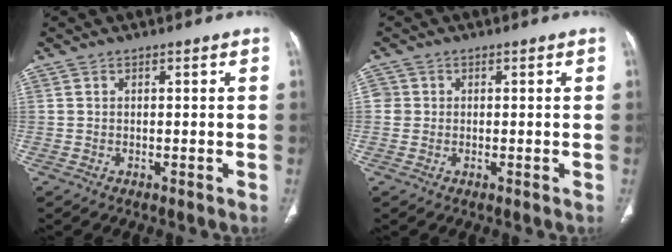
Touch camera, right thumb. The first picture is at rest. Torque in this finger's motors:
{"motor_torque": [0.17, 0.12, 0.36, 0.09, 0.00]}